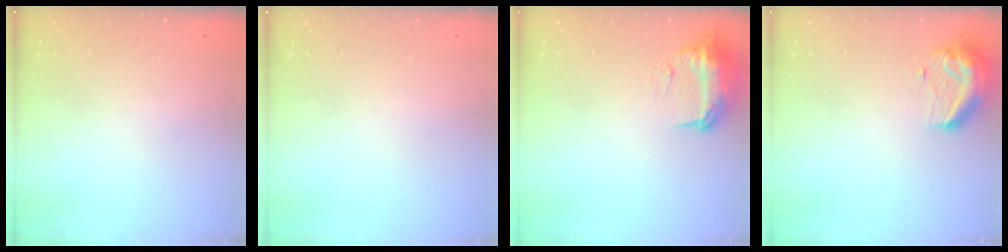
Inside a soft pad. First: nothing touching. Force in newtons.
{"total": 0.0}
{"total": 11.4, "press": 11.4, "slide": 1.1}
{"total": 11.1, "press": 11.0, "slide": 1.2}